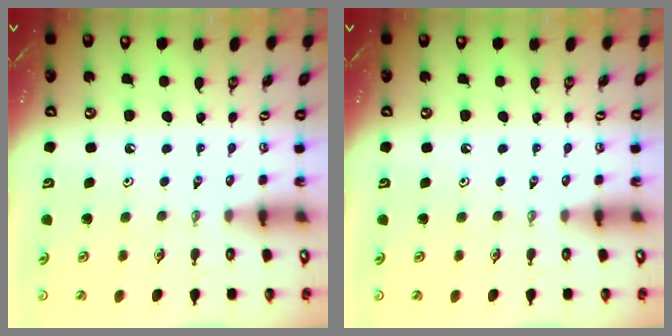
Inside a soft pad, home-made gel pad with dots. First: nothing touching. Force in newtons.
{"total": 0.0}